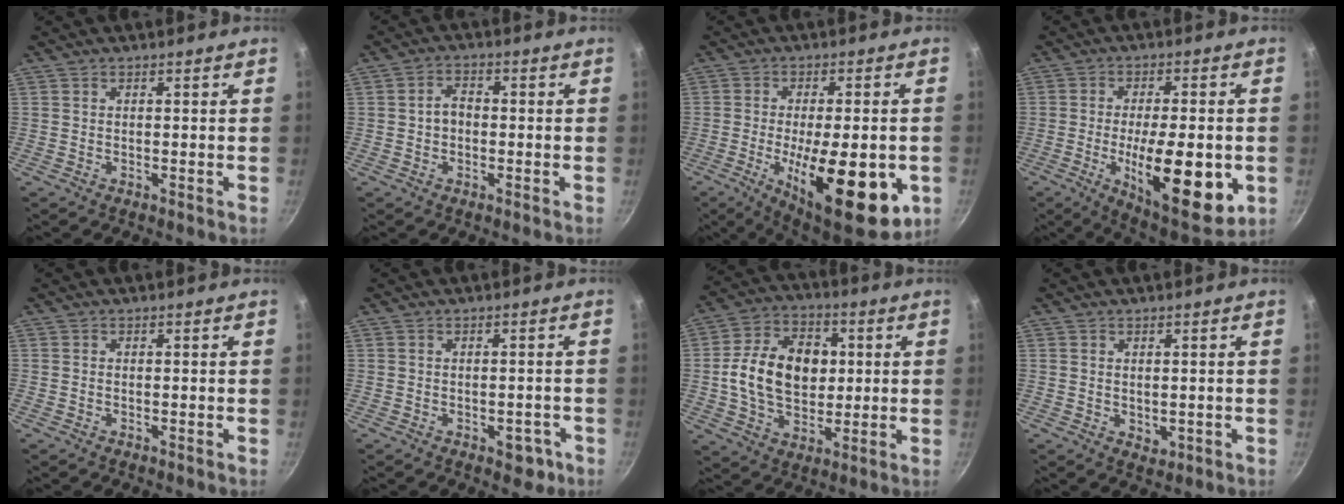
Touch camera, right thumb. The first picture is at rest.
{"total": 3.6, "force": [-0.4, 2.6, 2.4], "torque": [-0.025, 0.015, -0.010]}
{"total": 20.5, "force": [-5.7, 7.5, 18.2], "torque": [-0.248, 0.000, -0.074]}
{"total": 19.3, "force": [-4.2, 6.8, 17.6], "torque": [-0.248, -0.002, -0.058]}
{"total": 0.0}
{"total": 3.9, "force": [-1.7, 2.3, 2.6], "torque": [-0.010, 0.018, -0.010]}
{"total": 16.4, "force": [1.4, 11.7, 11.4], "torque": [-0.166, 0.014, 0.017]}
{"total": 1.9, "force": [0.3, 1.4, 1.2], "torque": [-0.015, -0.006, 0.006]}